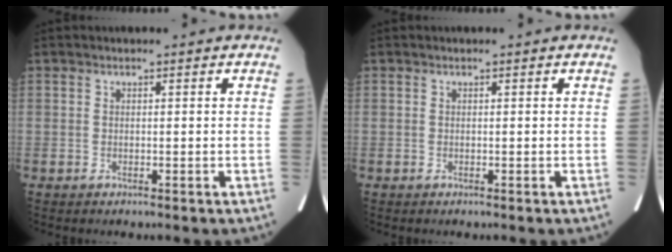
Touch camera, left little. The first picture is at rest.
{"total": 0.0}